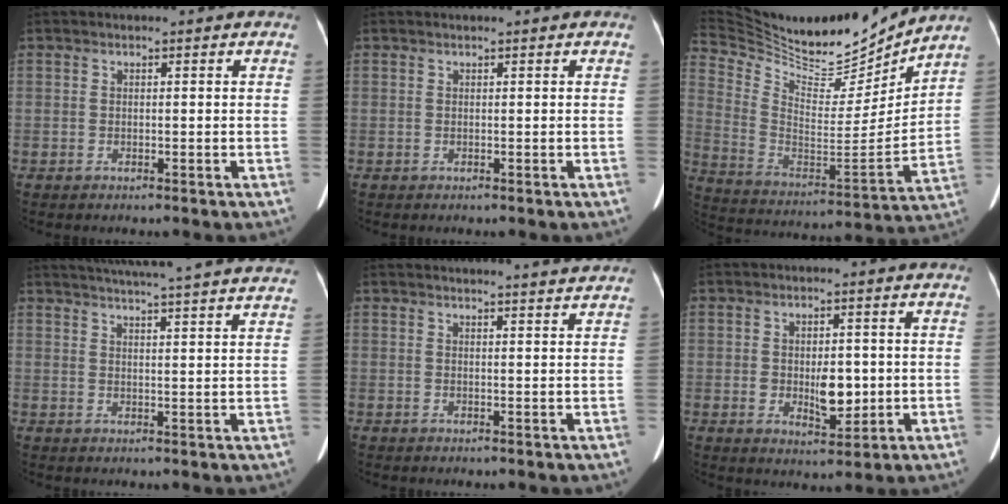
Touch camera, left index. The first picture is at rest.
{"total": 0.0}
{"total": 24.0, "force": [22.0, 5.4, 8.0], "torque": [-0.166, -0.039, 0.350]}
{"total": 25.1, "force": [23.0, 0.0, 10.0], "torque": [-0.159, -0.023, 0.280]}
{"total": 10.5, "force": [10.1, -0.5, 2.9], "torque": [-0.038, -0.004, 0.105]}
{"total": 5.4, "force": [-0.3, 2.8, 4.7], "torque": [-0.075, -0.005, 0.002]}